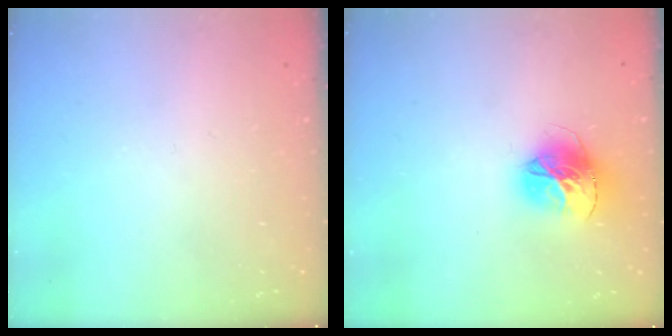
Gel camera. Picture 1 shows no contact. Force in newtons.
{"total": 15.1, "press": 15.0, "slide": 1.5}